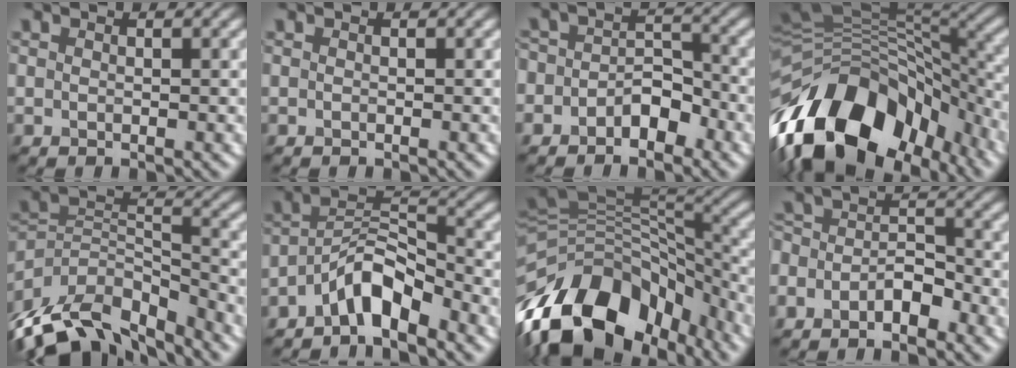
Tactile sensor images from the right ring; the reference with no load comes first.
{"total": 0.0}
{"total": 3.3, "force": [-1.9, 2.0, 1.8], "torque": [-0.024, 0.011, -0.036]}
{"total": 15.9, "force": [-7.4, 9.6, 10.2], "torque": [-0.193, 0.010, -0.131]}
{"total": 13.3, "force": [-10.1, 5.8, 6.4], "torque": [-0.129, 0.005, -0.174]}
{"total": 5.4, "force": [-3.8, 1.9, 3.4], "torque": [-0.052, 0.013, -0.077]}
{"total": 14.7, "force": [-7.0, 9.5, 8.7], "torque": [-0.178, 0.014, -0.126]}
{"total": 3.3, "force": [-2.1, 1.6, 2.1], "torque": [-0.035, 0.009, -0.042]}